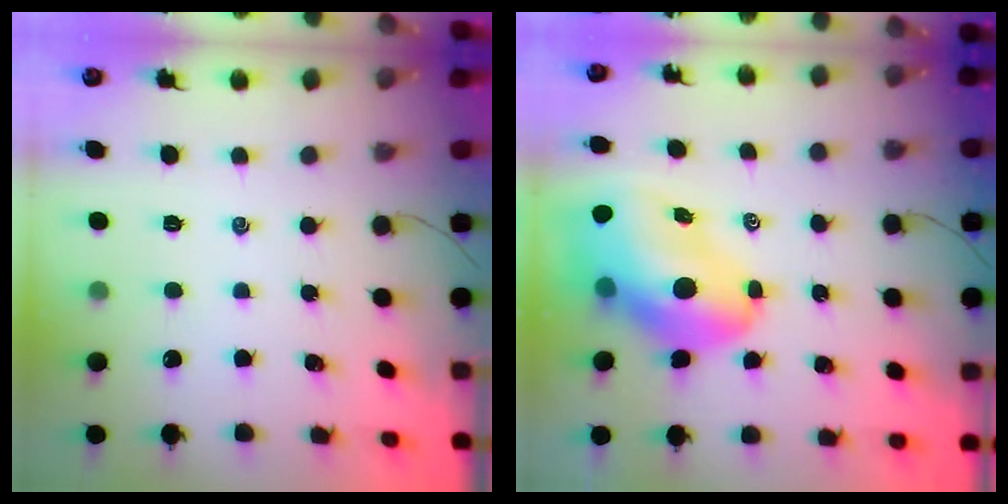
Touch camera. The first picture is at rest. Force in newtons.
{"total": 15.9, "press": 15.1, "slide": 4.7}